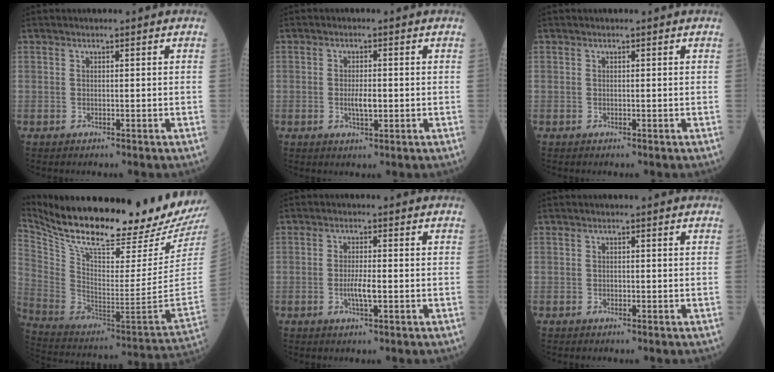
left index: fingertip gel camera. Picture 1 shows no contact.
{"total": 2.6, "force": [-0.3, 0.8, 2.5], "torque": [-0.052, -0.001, -0.003]}
{"total": 0.0}
{"total": 30.2, "force": [25.8, 2.8, 15.5], "torque": [-0.280, -0.086, 0.385]}
{"total": 2.8, "force": [-0.6, 0.3, 2.8], "torque": [-0.057, -0.003, -0.011]}
{"total": 0.0}